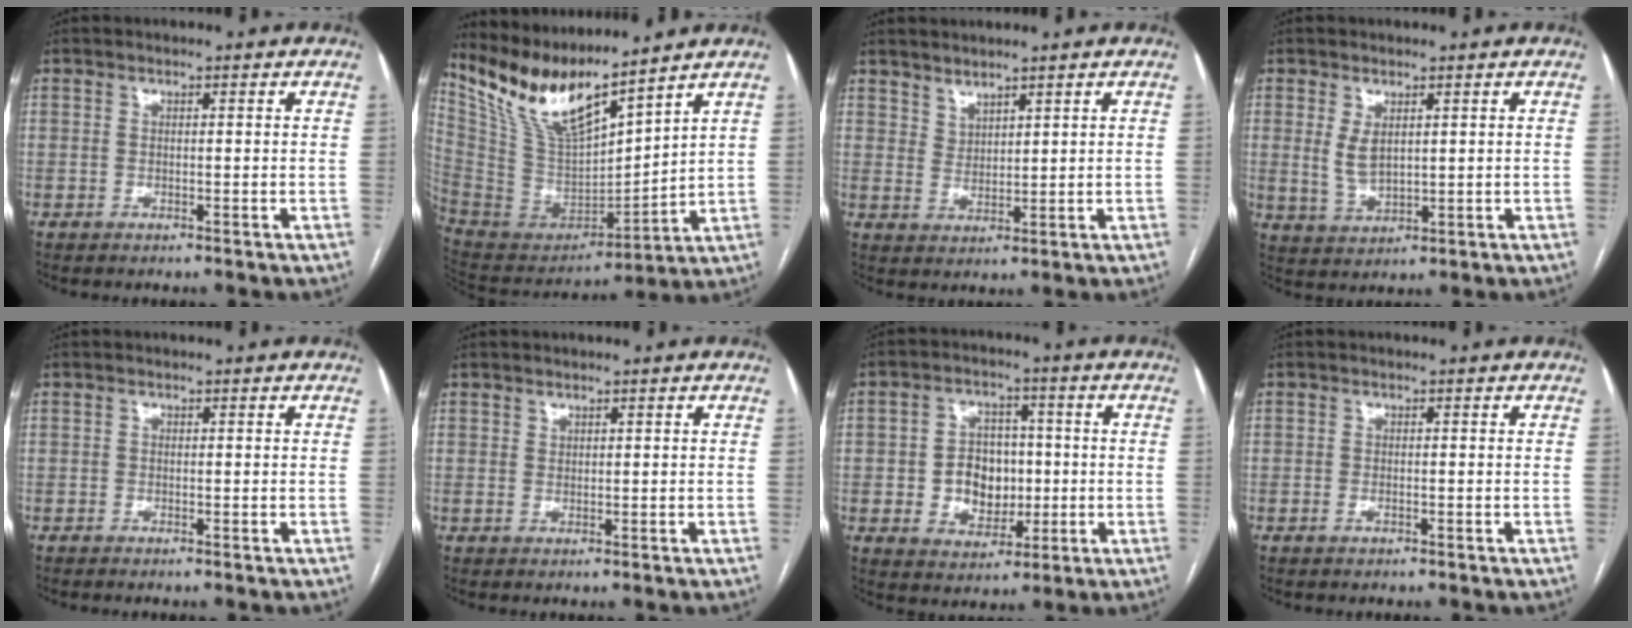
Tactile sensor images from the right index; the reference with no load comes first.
{"total": 15.0, "force": [12.7, 1.7, 7.7], "torque": [-0.158, -0.010, 0.261]}
{"total": 2.9, "force": [2.7, 1.0, 0.5], "torque": [-0.005, -0.001, 0.055]}
{"total": 4.0, "force": [1.2, 2.1, 3.2], "torque": [-0.070, -0.003, 0.036]}
{"total": 0.0}
{"total": 0.7, "force": [0.6, 0.3, 0.1], "torque": [0.004, -0.005, 0.009]}
{"total": 8.5, "force": [-0.6, 6.7, 5.2], "torque": [-0.092, 0.019, -0.002]}
{"total": 1.0, "force": [-0.4, 0.5, 0.7], "torque": [-0.016, -0.001, -0.005]}